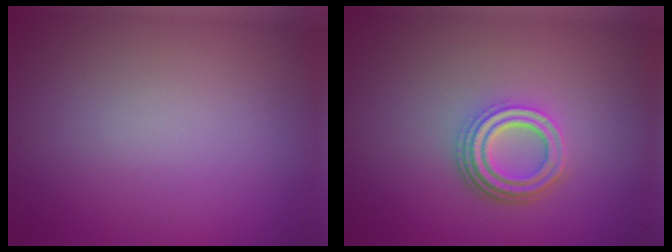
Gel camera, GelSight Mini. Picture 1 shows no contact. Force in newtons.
{"total": 4.1, "press": 3.1, "slide": 2.6}